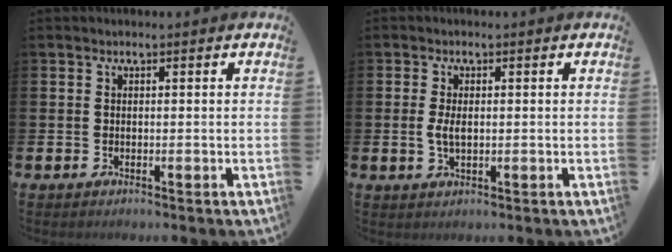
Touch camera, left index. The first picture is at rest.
{"total": 2.6, "force": [0.0, 1.3, 2.3], "torque": [-0.039, 0.003, -0.002]}